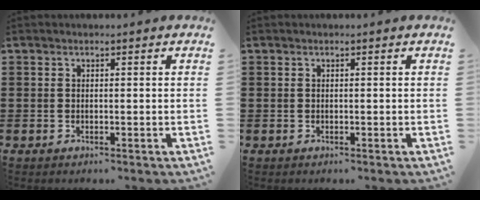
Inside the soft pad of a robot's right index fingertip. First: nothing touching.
{"total": 0.0}